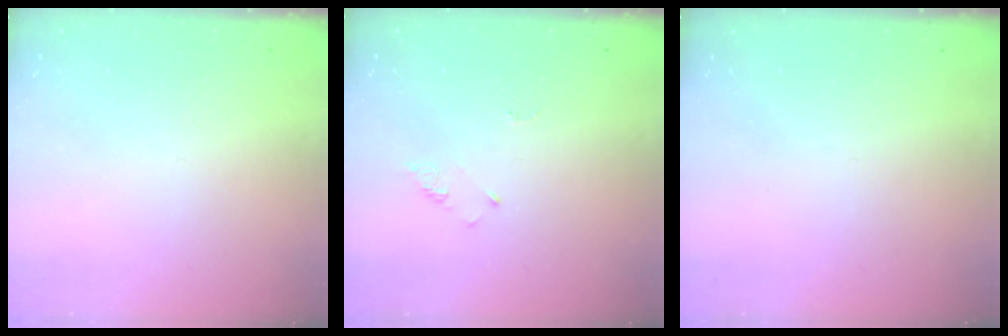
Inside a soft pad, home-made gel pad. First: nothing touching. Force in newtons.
{"total": 2.9, "press": 2.9, "slide": 0.3}
{"total": 0.0}